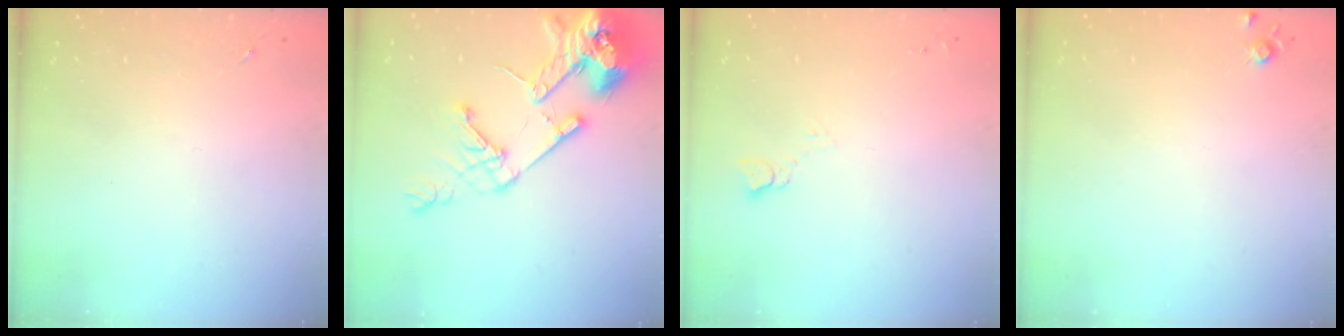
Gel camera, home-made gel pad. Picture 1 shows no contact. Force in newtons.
{"total": 18.4, "press": 18.2, "slide": 2.5}
{"total": 3.8, "press": 3.8, "slide": 0.3}
{"total": 5.1, "press": 5.1, "slide": 0.7}